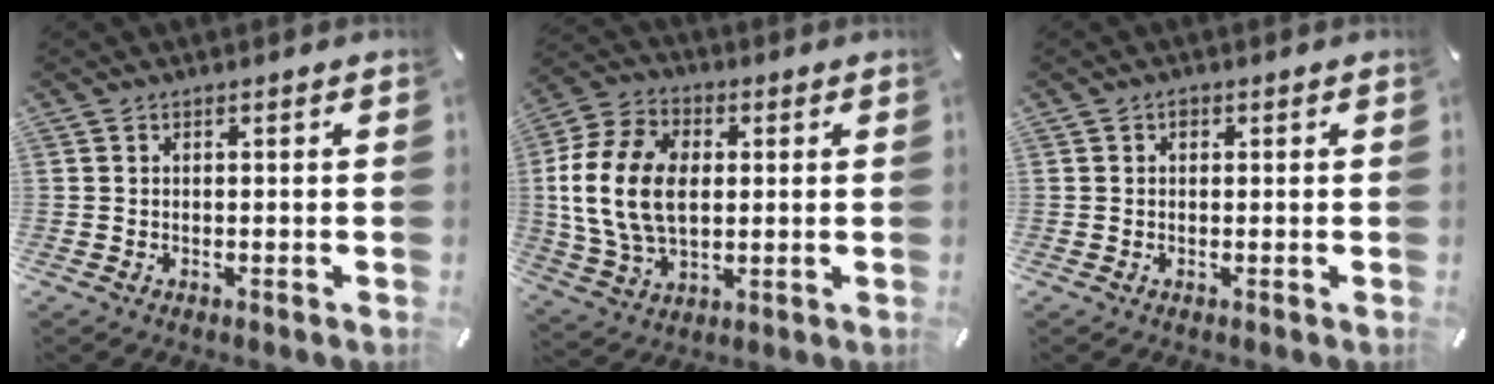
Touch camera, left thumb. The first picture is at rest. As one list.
[{"total": 15.7, "force": [0.8, 11.4, 10.9], "torque": [-0.252, 0.014, 0.015]}, {"total": 0.8, "force": [0.2, 0.7, 0.4], "torque": [-0.007, 0.004, 0.003]}]